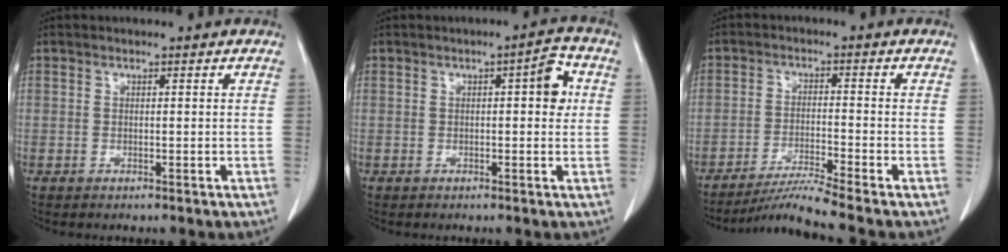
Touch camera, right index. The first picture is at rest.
{"total": 4.2, "force": [0.8, 1.2, 3.9], "torque": [-0.045, 0.009, 0.004]}
{"total": 6.1, "force": [-5.2, -2.7, 1.8], "torque": [-0.035, -0.024, -0.098]}